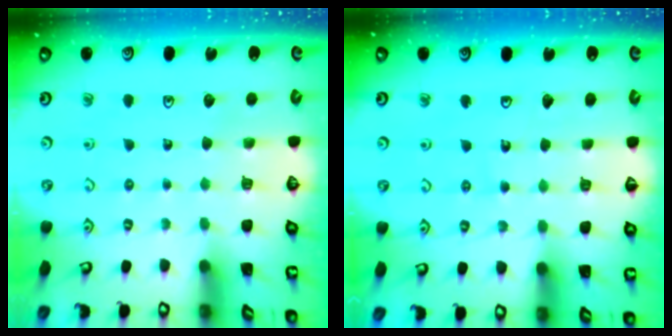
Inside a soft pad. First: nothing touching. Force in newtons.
{"total": 5.1, "press": 5.1, "slide": 0.7}